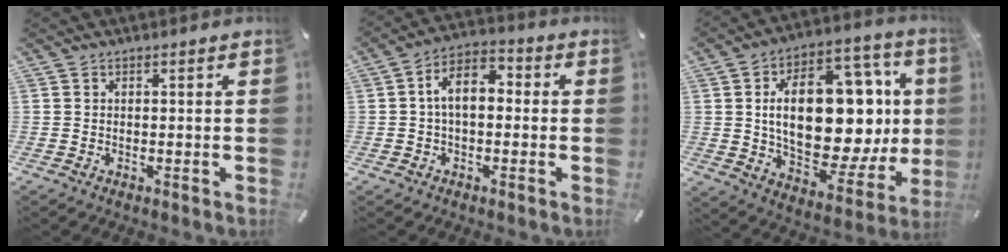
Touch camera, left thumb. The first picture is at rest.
{"total": 7.8, "force": [0.0, 4.7, 6.3], "torque": [-0.114, 0.011, -0.002]}
{"total": 28.4, "force": [3.9, 15.8, 23.2], "torque": [-0.386, -0.034, 0.070]}